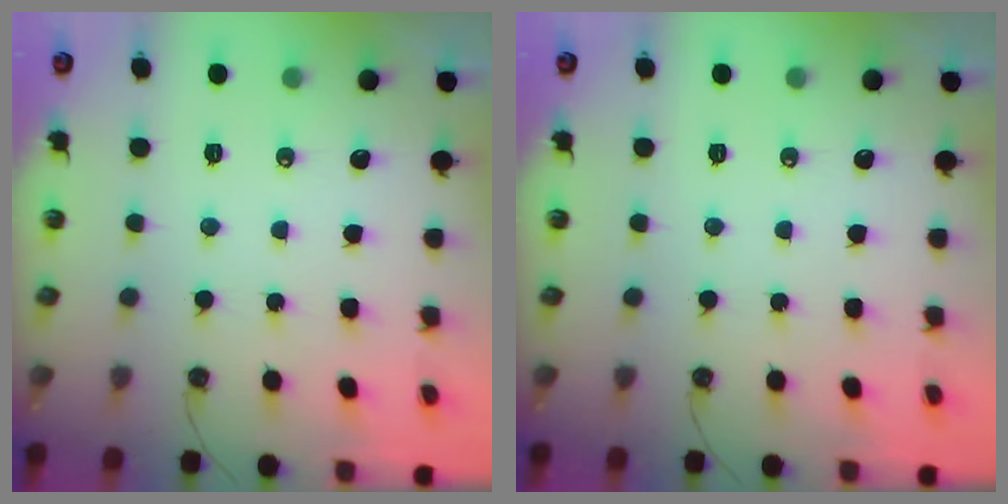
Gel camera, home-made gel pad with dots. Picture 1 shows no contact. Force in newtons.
{"total": 0.0}